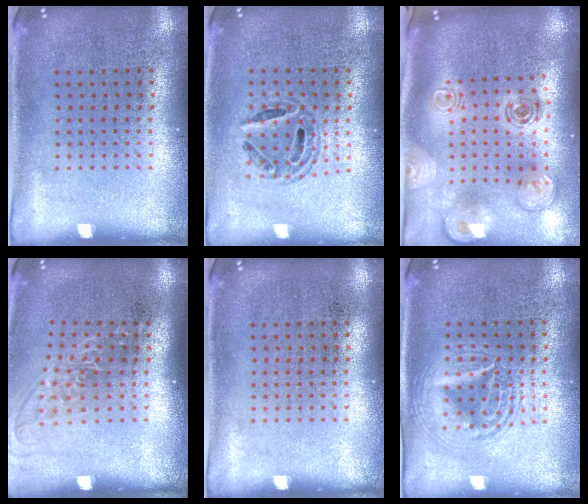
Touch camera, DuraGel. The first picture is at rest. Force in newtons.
{"total": 0.7, "press": 0.7, "slide": 0.2}
{"total": 2.3, "press": 1.8, "slide": 1.5}
{"total": 1.3, "press": 1.0, "slide": 0.7}
{"total": 0.0}
{"total": 2.8, "press": 2.8, "slide": 0.3}